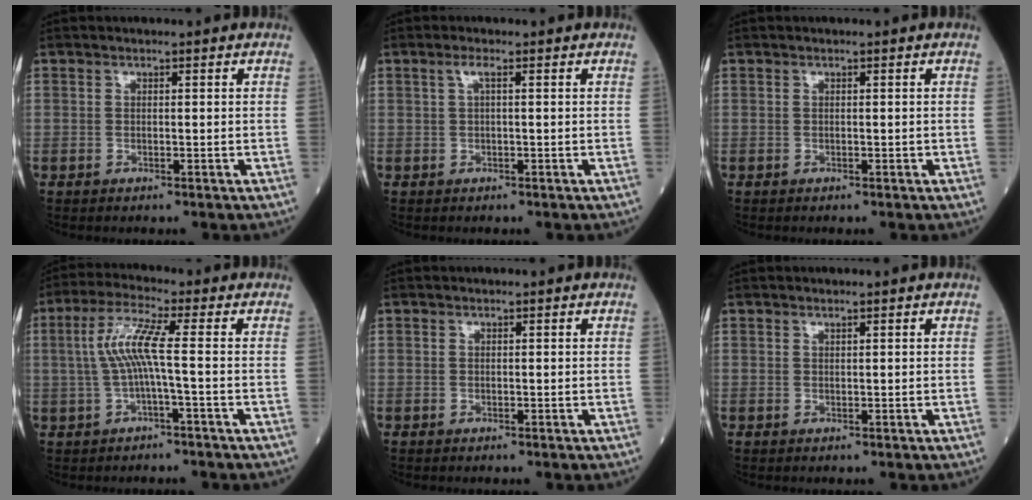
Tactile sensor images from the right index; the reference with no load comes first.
{"total": 1.3, "force": [0.4, 0.1, 1.3], "torque": [-0.030, 0.006, 0.007]}
{"total": 0.0}
{"total": 6.3, "force": [-0.2, 0.0, 6.3], "torque": [-0.135, 0.022, -0.003]}
{"total": 0.0}
{"total": 0.0}